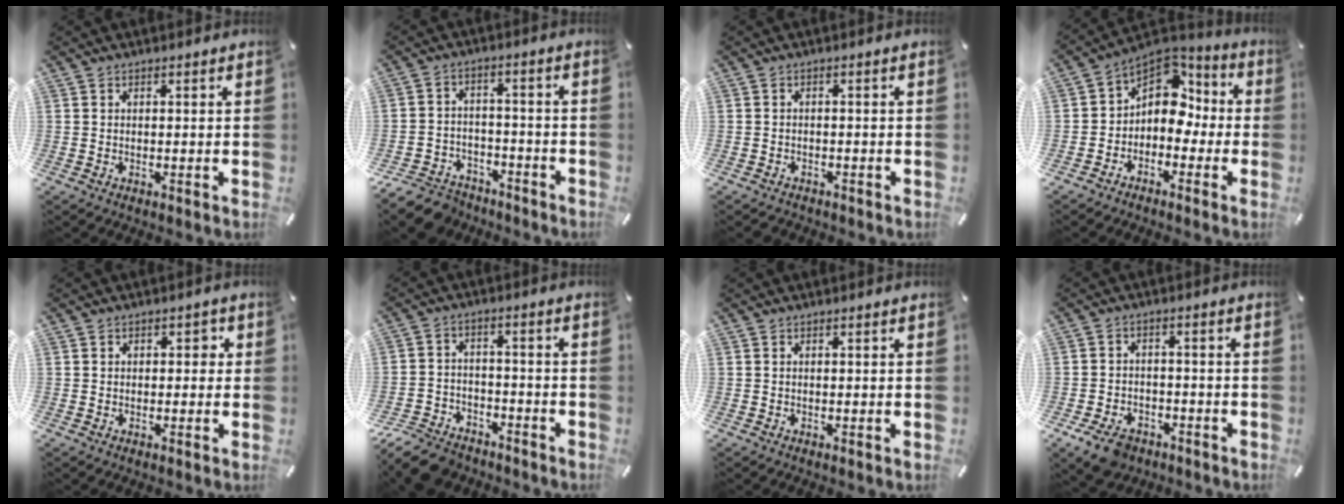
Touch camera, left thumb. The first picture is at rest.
{"total": 7.5, "force": [-5.7, 4.5, 2.1], "torque": [-0.039, 0.029, -0.107]}
{"total": 1.5, "force": [-1.2, 0.9, 0.3], "torque": [-0.014, 0.003, -0.031]}
{"total": 9.3, "force": [1.3, 7.9, 4.8], "torque": [-0.081, -0.012, 0.027]}
{"total": 2.2, "force": [-0.2, 1.7, 1.4], "torque": [-0.012, 0.007, -0.012]}
{"total": 10.4, "force": [-8.5, 4.9, 3.6], "torque": [-0.062, 0.050, -0.160]}
{"total": 0.0}
{"total": 7.1, "force": [-4.5, 4.5, 3.2], "torque": [-0.068, 0.022, -0.084]}